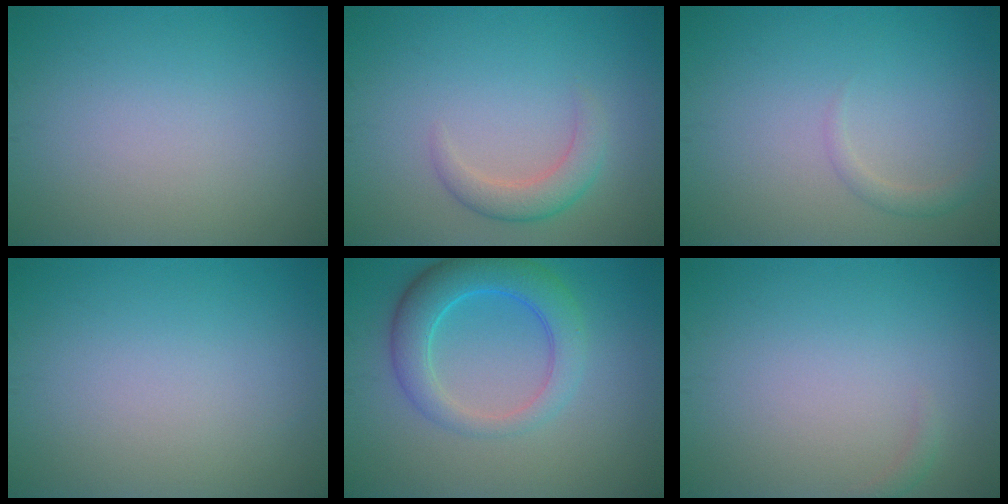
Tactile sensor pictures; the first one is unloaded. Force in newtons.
{"total": 2.6, "press": 2.6, "slide": 0.1}
{"total": 1.2, "press": 1.2, "slide": 0.1}
{"total": 0.0}
{"total": 5.3, "press": 5.3, "slide": 0.2}
{"total": 0.6, "press": 0.6, "slide": 0.2}